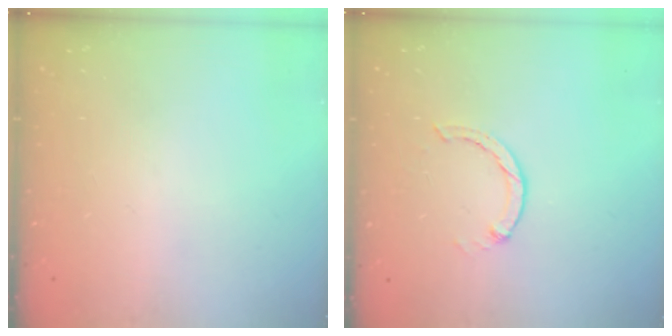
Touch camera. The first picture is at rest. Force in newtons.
{"total": 0.0}